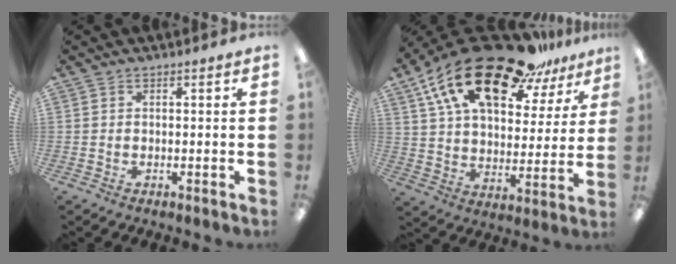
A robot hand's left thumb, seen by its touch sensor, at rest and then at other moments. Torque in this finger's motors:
{"motor_torque": [2.52, 2.49, 1.48, -1.29, 0.17]}